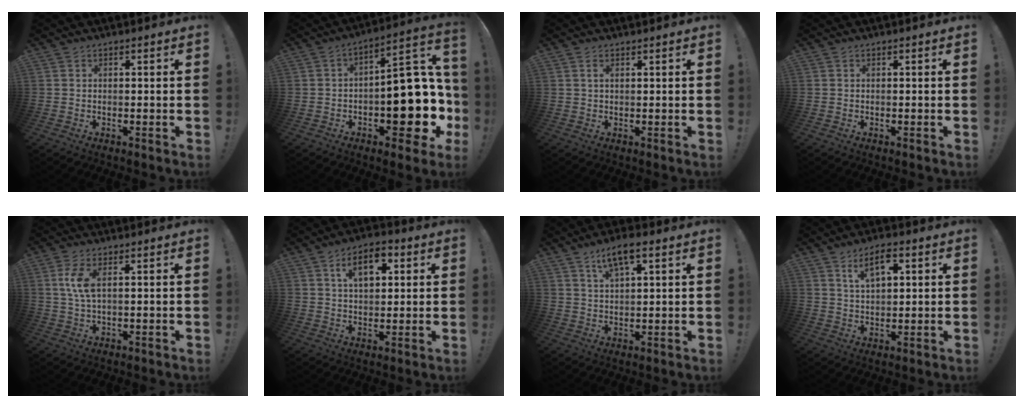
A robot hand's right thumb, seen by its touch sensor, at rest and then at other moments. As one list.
[{"total": 18.3, "force": [-3.7, 10.2, 14.8], "torque": [-0.145, 0.024, -0.047]}, {"total": 1.7, "force": [0.9, 0.7, 1.3], "torque": [-0.025, 0.001, 0.015]}, {"total": 0.0}, {"total": 6.2, "force": [1.6, 2.2, 5.5], "torque": [-0.105, -0.008, 0.021]}, {"total": 9.5, "force": [3.8, 5.4, 6.8], "torque": [-0.100, 0.003, 0.064]}, {"total": 7.4, "force": [4.3, 2.2, 5.6], "torque": [-0.088, -0.014, 0.073]}, {"total": 7.7, "force": [3.8, 3.5, 5.8], "torque": [-0.086, -0.009, 0.062]}]